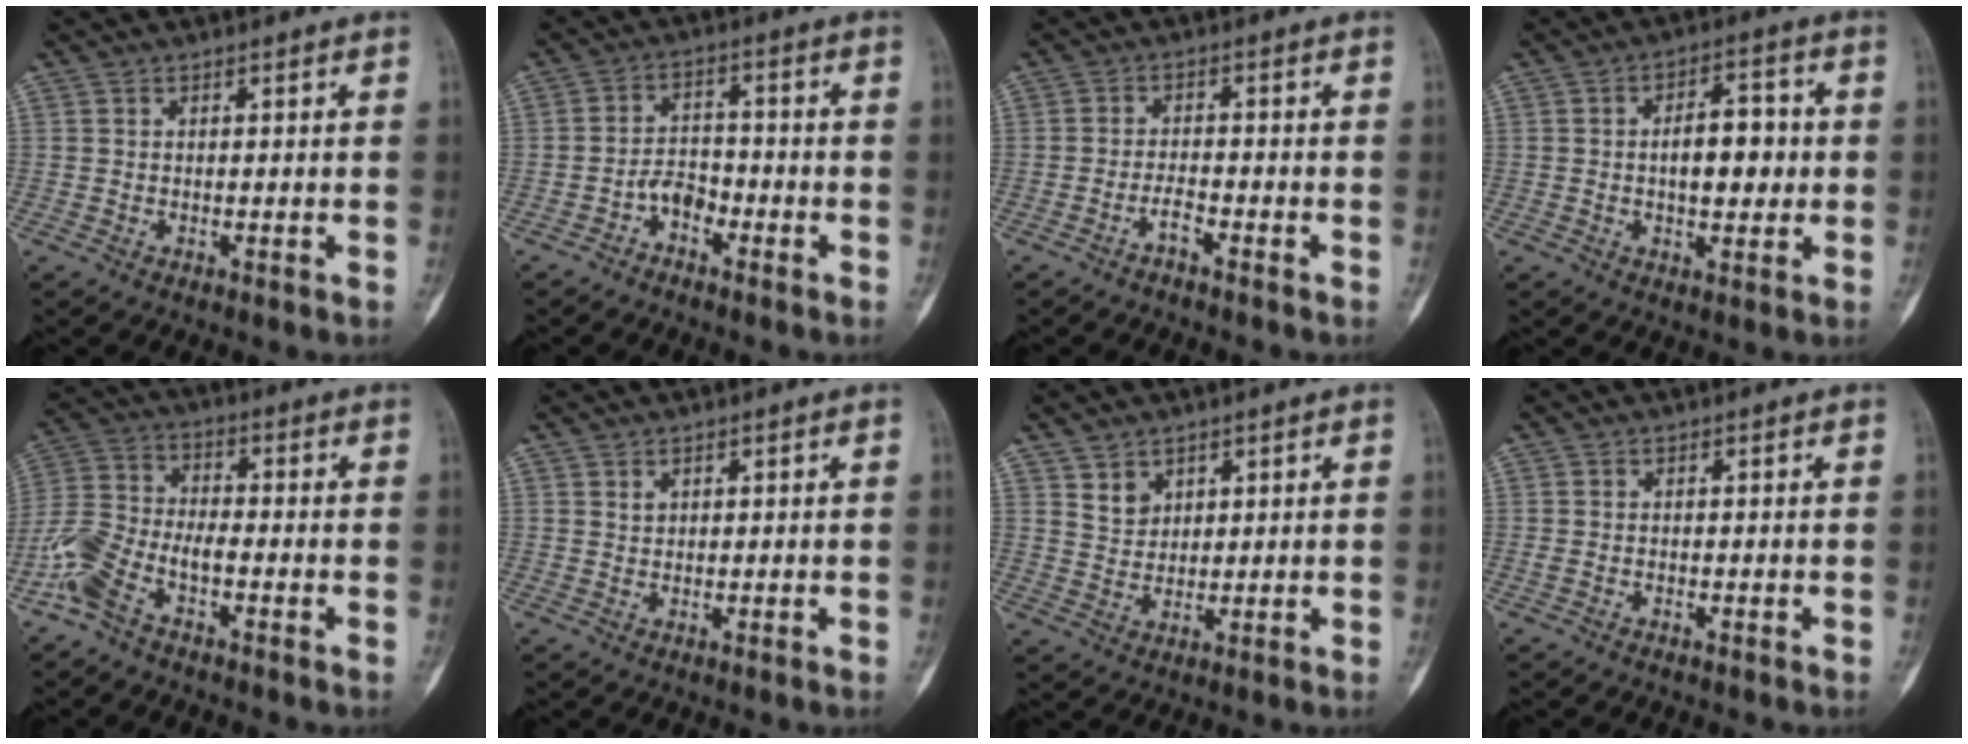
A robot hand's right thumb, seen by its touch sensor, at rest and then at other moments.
{"total": 4.1, "force": [-2.6, 2.5, 2.0], "torque": [-0.022, 0.026, -0.052]}
{"total": 2.4, "force": [-1.9, 0.5, 1.4], "torque": [-0.033, 0.013, -0.037]}
{"total": 9.0, "force": [0.1, 4.6, 7.6], "torque": [-0.091, 0.015, 0.000]}
{"total": 9.2, "force": [-4.9, 4.4, 6.3], "torque": [-0.144, 0.034, -0.107]}
{"total": 0.8, "force": [0.5, 0.5, 0.4], "torque": [-0.003, -0.002, 0.010]}
{"total": 3.5, "force": [2.2, 2.5, 1.1], "torque": [-0.004, -0.019, 0.046]}
{"total": 0.7, "force": [-0.3, 0.4, 0.5], "torque": [-0.019, 0.004, -0.006]}